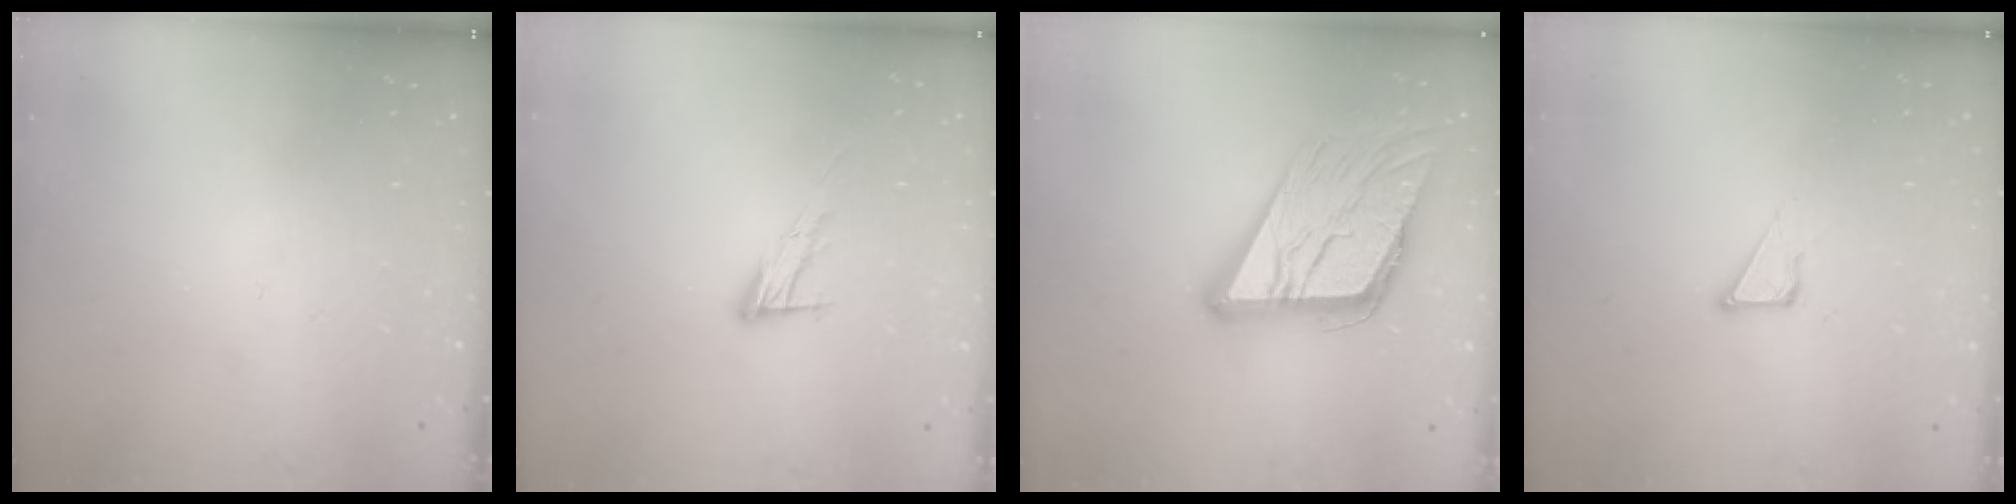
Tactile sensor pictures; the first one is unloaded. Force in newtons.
{"total": 9.1, "press": 9.1, "slide": 0.6}
{"total": 18.6, "press": 18.4, "slide": 2.2}
{"total": 3.8, "press": 3.8, "slide": 0.3}